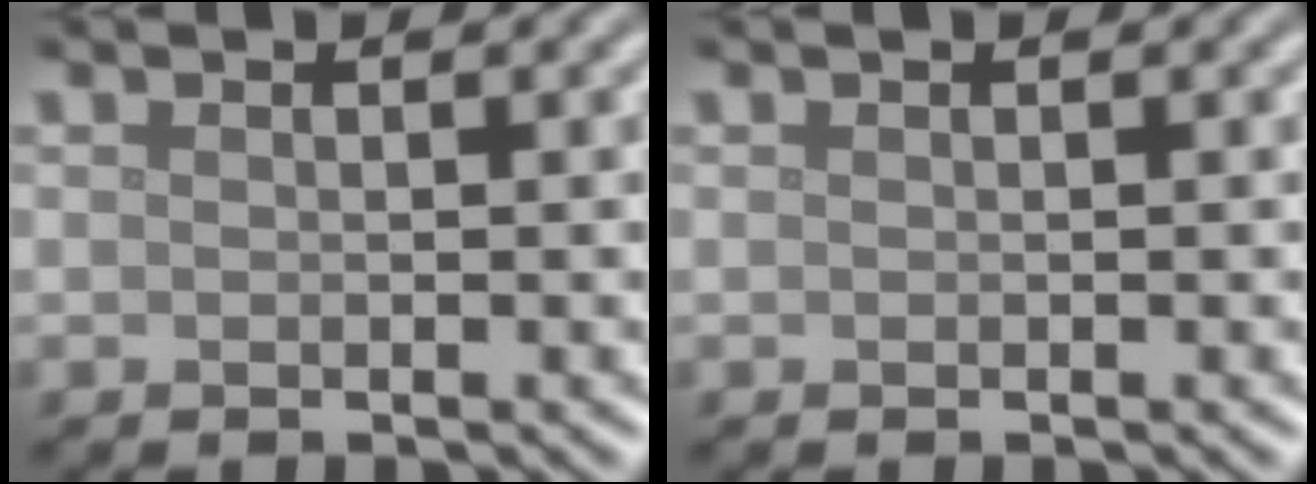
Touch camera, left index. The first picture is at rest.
{"total": 0.0}